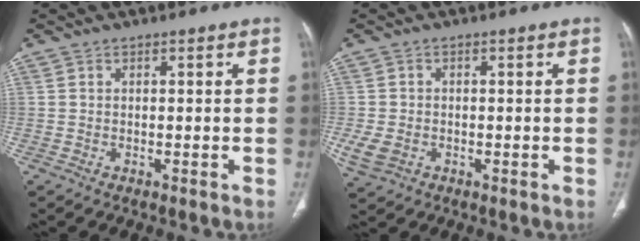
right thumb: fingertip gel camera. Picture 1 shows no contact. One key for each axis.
{"total": 4.6, "fx": -1.2, "fy": 3.4, "fz": 2.8, "tx": -0.064, "ty": 0.001, "tz": -0.015}